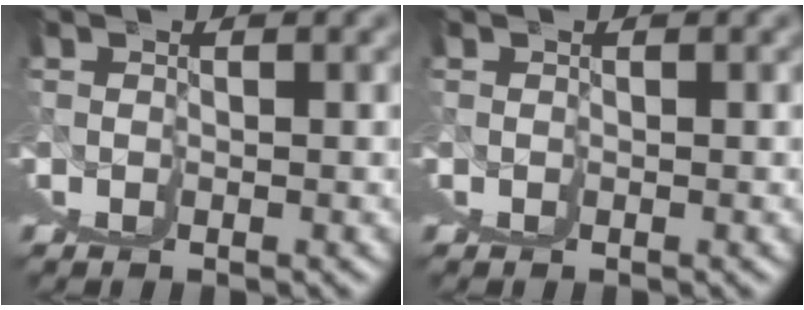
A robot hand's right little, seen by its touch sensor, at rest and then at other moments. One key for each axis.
{"total": 0.0}